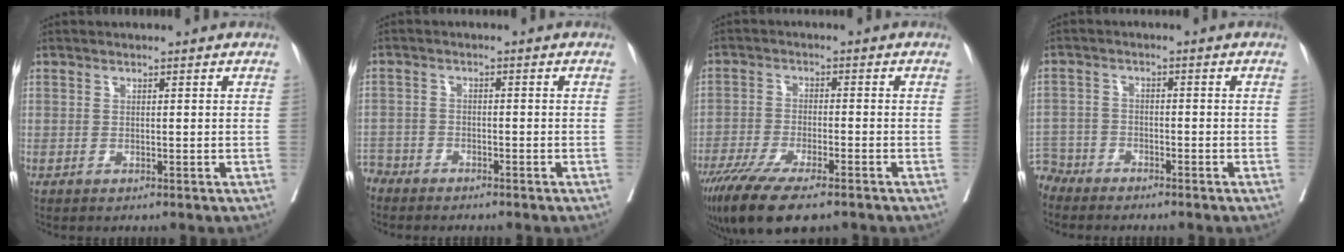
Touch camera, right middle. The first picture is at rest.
{"total": 3.9, "force": [-3.8, 1.2, 0.1], "torque": [0.004, -0.005, -0.072]}
{"total": 12.6, "force": [-9.3, 2.0, 8.3], "torque": [-0.142, -0.032, -0.154]}
{"total": 4.8, "force": [-4.5, 1.4, -0.7], "torque": [0.018, -0.007, -0.094]}